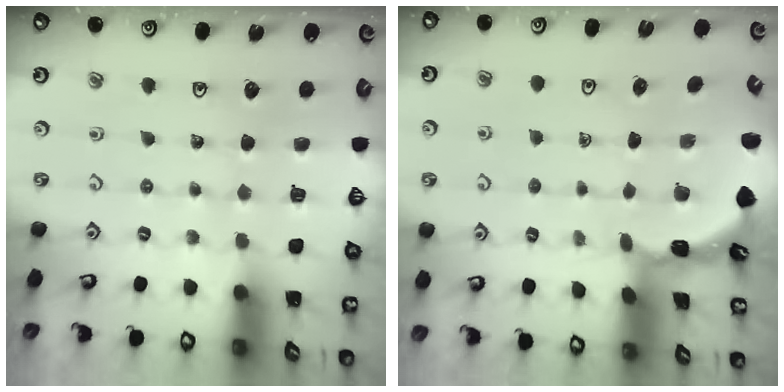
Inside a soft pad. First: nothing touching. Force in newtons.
{"total": 1.8, "press": 1.8, "slide": 0.1}